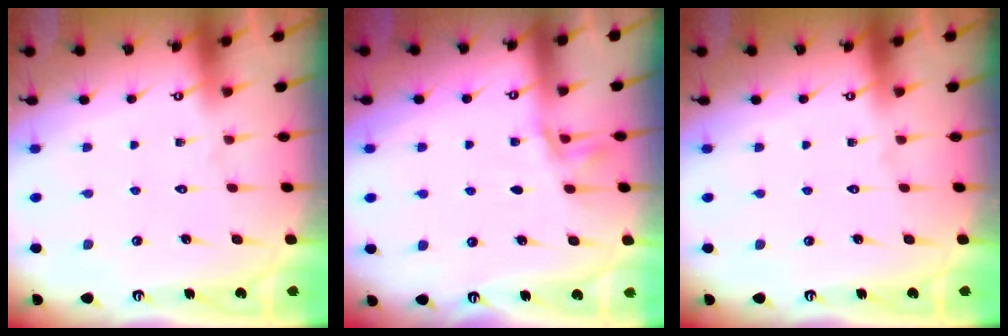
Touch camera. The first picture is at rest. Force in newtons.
{"total": 2.9, "press": 2.8, "slide": 0.4}
{"total": 0.0}